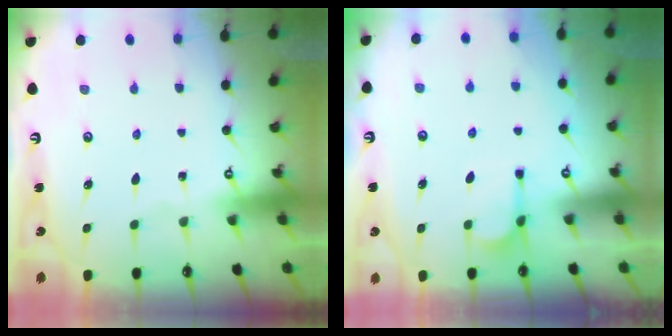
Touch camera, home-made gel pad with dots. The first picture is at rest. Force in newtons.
{"total": 1.4, "press": 0.8, "slide": 1.2}